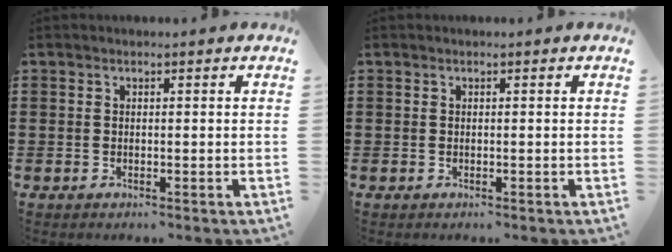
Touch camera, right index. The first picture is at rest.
{"total": 0.0}